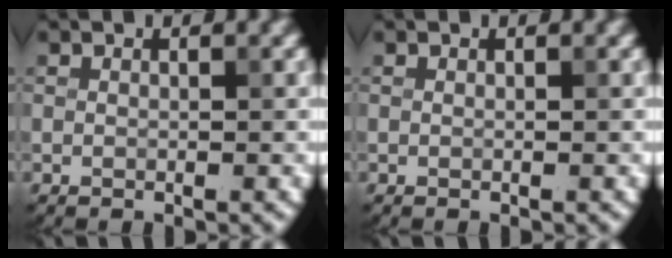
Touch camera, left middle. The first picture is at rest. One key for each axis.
{"total": 0.0}